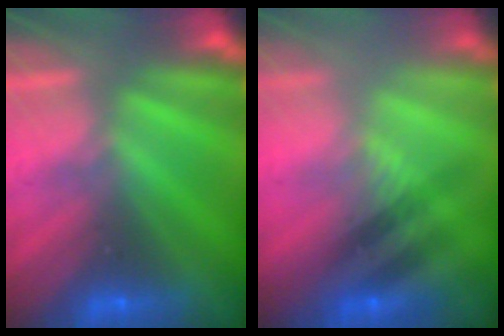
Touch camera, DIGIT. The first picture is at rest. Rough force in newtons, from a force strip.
{"total": 2.3}